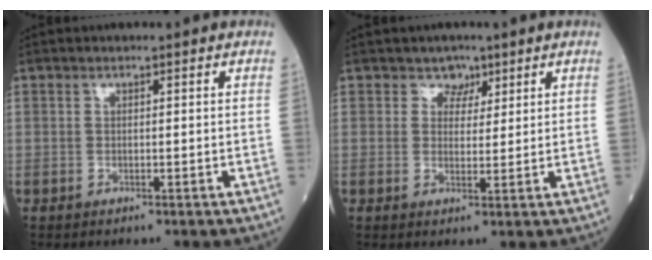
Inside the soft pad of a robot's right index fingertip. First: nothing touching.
{"total": 2.7, "force": [1.8, 2.0, 0.3], "torque": [0.005, 0.001, 0.023]}